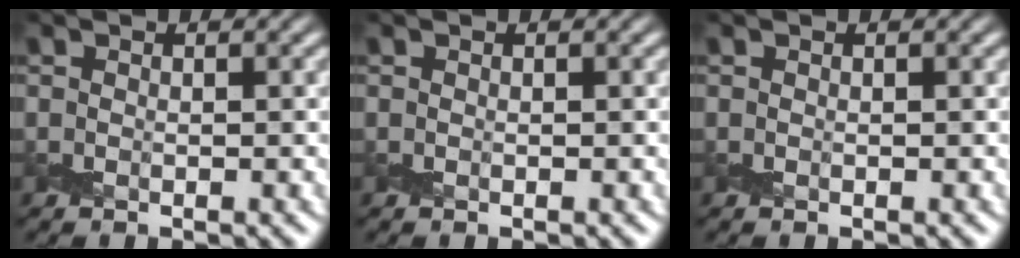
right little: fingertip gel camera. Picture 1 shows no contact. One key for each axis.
{"total": 0.0}
{"total": 0.0}